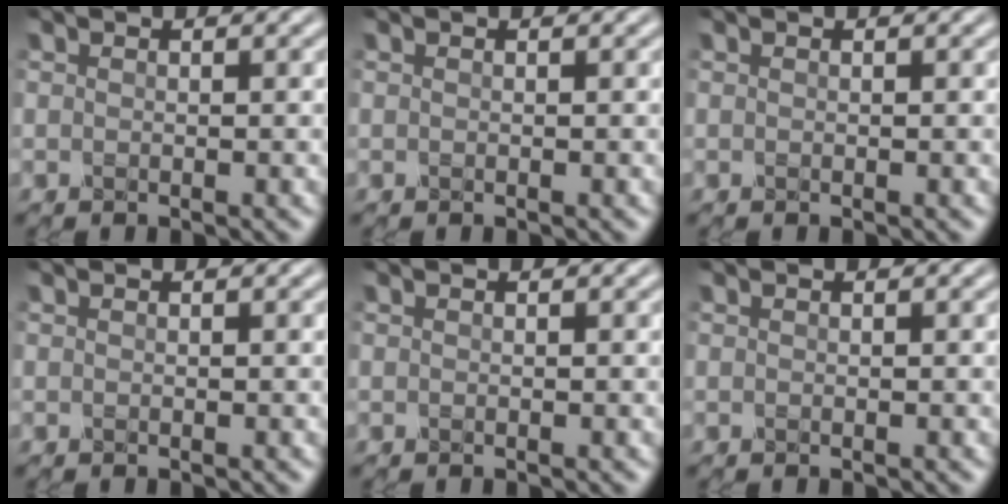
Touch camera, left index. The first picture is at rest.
{"total": 0.0}
{"total": 0.0}
{"total": 0.0}
{"total": 0.0}
{"total": 0.0}